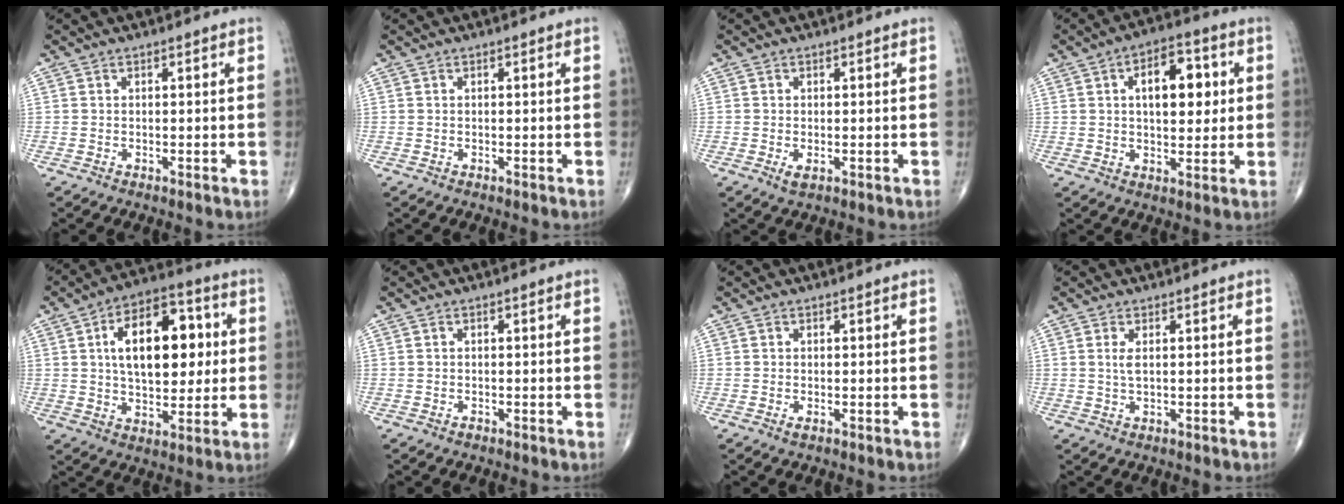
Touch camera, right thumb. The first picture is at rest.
{"total": 0.0}
{"total": 1.6, "force": [-0.5, 0.7, 1.4], "torque": [-0.027, -0.004, -0.006]}
{"total": 11.4, "force": [2.5, 6.1, 9.4], "torque": [-0.107, 0.004, 0.036]}
{"total": 17.8, "force": [3.3, 9.8, 14.5], "torque": [-0.193, 0.010, 0.051]}
{"total": 0.5, "force": [-0.4, 0.3, 0.2], "torque": [-0.001, 0.000, -0.008]}
{"total": 0.7, "force": [-0.3, 0.3, 0.6], "torque": [-0.012, -0.003, -0.006]}
{"total": 2.1, "force": [0.6, 0.7, 1.9], "torque": [-0.043, -0.003, 0.016]}